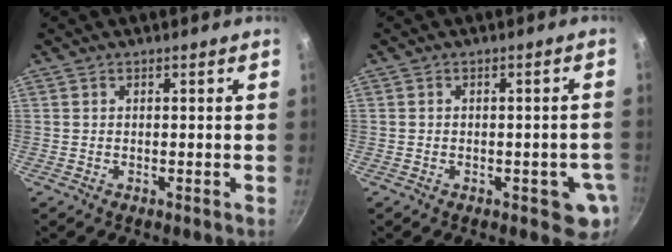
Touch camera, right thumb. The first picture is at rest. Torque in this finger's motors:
{"motor_torque": [0.88, 0.70, 0.55, -0.68, 0.04]}